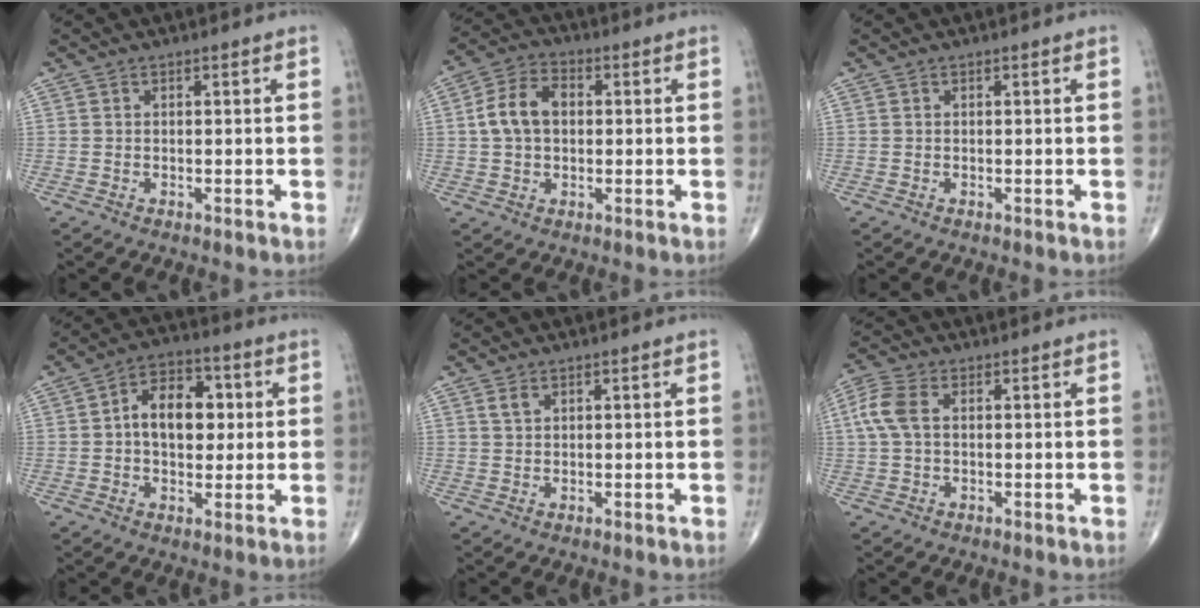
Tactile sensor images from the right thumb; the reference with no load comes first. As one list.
[{"total": 8.5, "force": [0.8, 5.8, 6.1], "torque": [-0.113, 0.022, 0.010]}, {"total": 0.0}, {"total": 11.3, "force": [1.2, 7.2, 8.6], "torque": [-0.104, 0.016, 0.013]}, {"total": 1.6, "force": [1.0, 0.9, 0.9], "torque": [-0.016, 0.000, 0.021]}, {"total": 6.0, "force": [0.9, 3.6, 4.8], "torque": [-0.130, 0.019, 0.016]}]